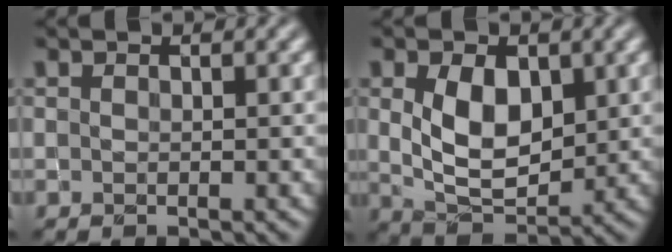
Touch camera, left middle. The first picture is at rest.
{"total": 5.9, "force": [1.1, 3.6, 4.6], "torque": [-0.090, -0.003, 0.024]}